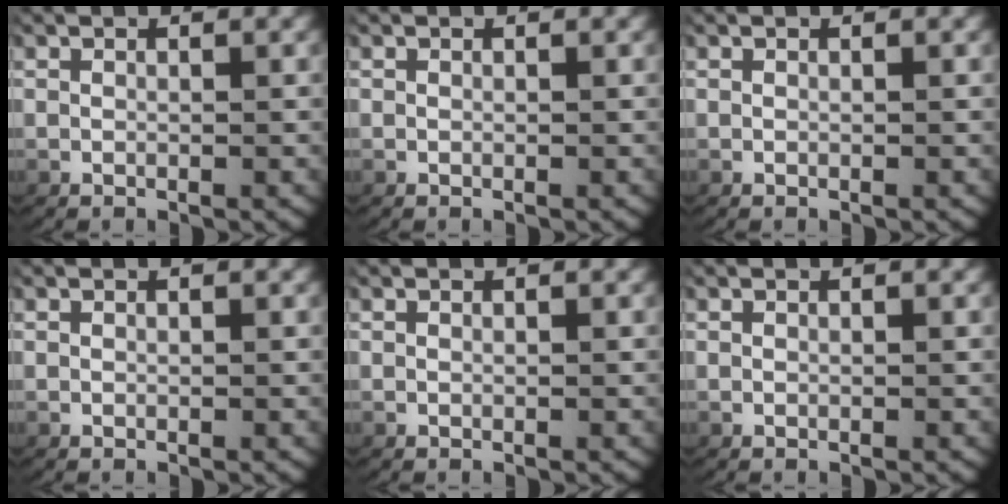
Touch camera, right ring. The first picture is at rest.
{"total": 0.0}
{"total": 0.0}
{"total": 0.0}
{"total": 0.0}
{"total": 0.0}